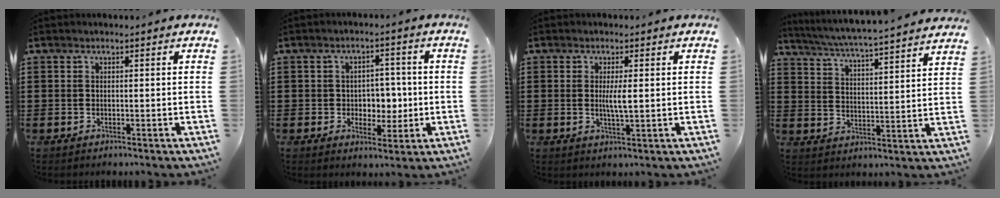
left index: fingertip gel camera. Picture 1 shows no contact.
{"total": 4.5, "force": [-0.2, 3.7, 2.4], "torque": [-0.046, 0.004, -0.011]}
{"total": 3.3, "force": [0.3, 0.4, 3.2], "torque": [-0.062, -0.003, 0.003]}
{"total": 4.7, "force": [4.4, -1.0, 1.4], "torque": [-0.048, -0.040, 0.068]}